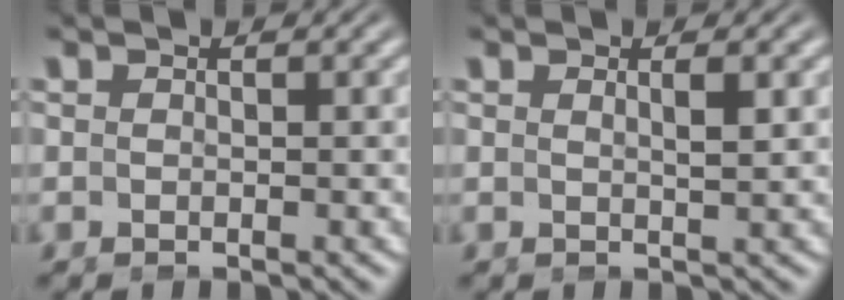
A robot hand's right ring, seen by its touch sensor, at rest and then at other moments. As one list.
[{"total": 1.2, "force": [0.6, -0.4, 1.0], "torque": [-0.022, -0.010, 0.015]}]